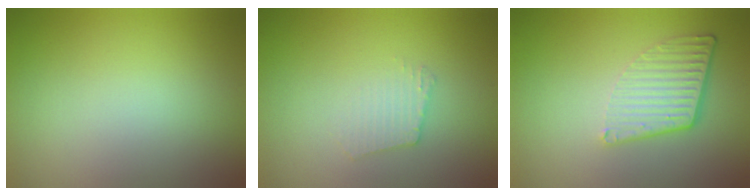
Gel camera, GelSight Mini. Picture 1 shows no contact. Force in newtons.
{"total": 1.7, "press": 1.7, "slide": 0.2}
{"total": 4.1, "press": 2.9, "slide": 2.8}